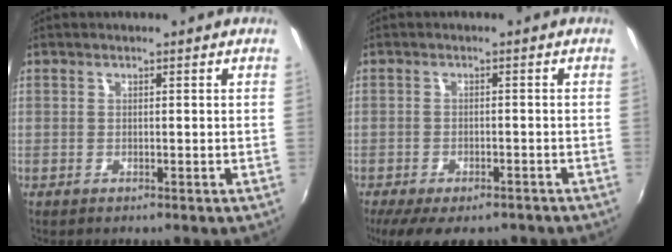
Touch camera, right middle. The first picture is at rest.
{"total": 10.9, "force": [-8.1, 4.1, 6.0], "torque": [-0.129, -0.034, -0.124]}